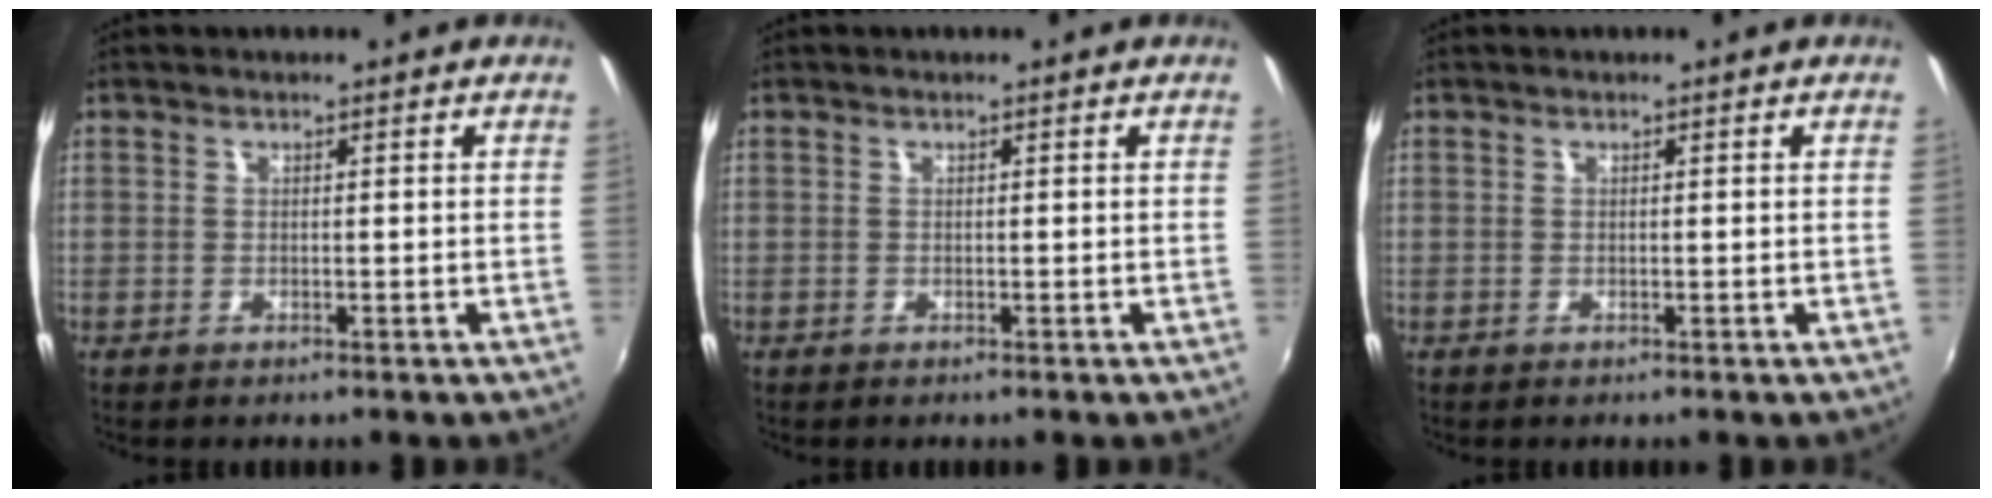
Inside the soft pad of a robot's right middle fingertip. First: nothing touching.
{"total": 0.0}
{"total": 0.0}